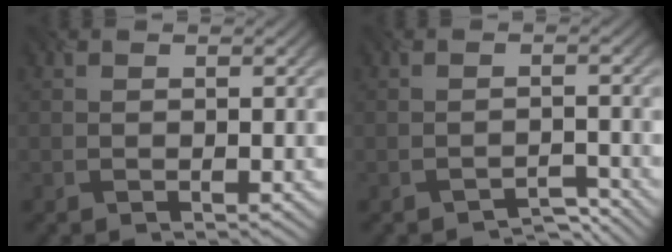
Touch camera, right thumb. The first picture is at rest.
{"total": 2.8, "force": [-2.7, 0.1, -0.3], "torque": [0.006, 0.005, -0.039]}